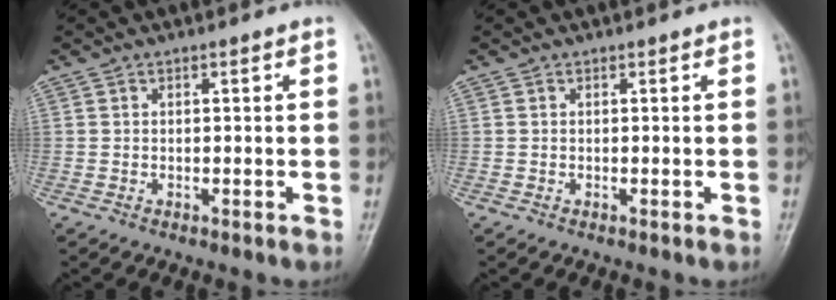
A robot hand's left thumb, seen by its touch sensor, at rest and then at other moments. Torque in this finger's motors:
{"motor_torque": [0.00, 0.00, -0.07, -0.07, 0.00]}